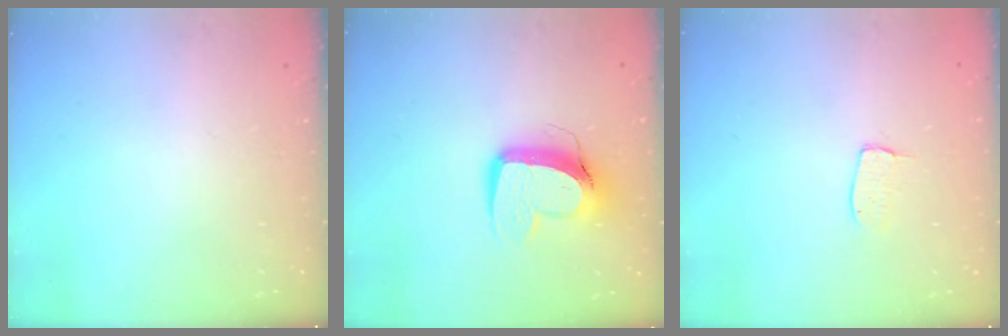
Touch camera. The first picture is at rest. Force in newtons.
{"total": 11.6, "press": 11.5, "slide": 1.3}
{"total": 4.2, "press": 4.2, "slide": 0.2}